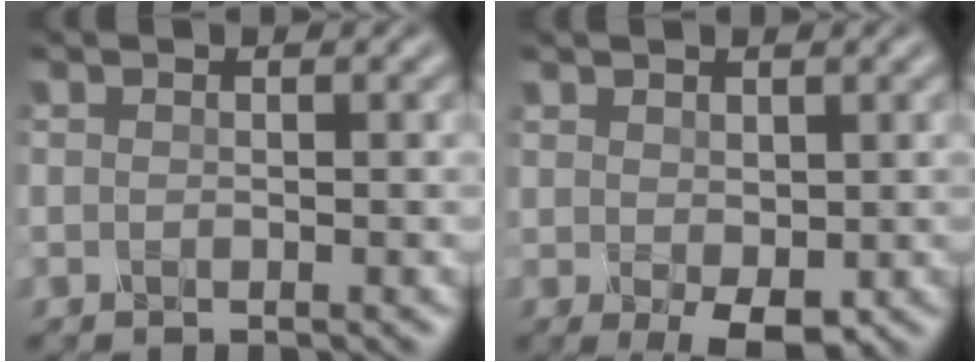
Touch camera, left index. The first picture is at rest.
{"total": 2.4, "force": [-0.1, 1.3, 2.0], "torque": [-0.037, -0.009, 0.008]}